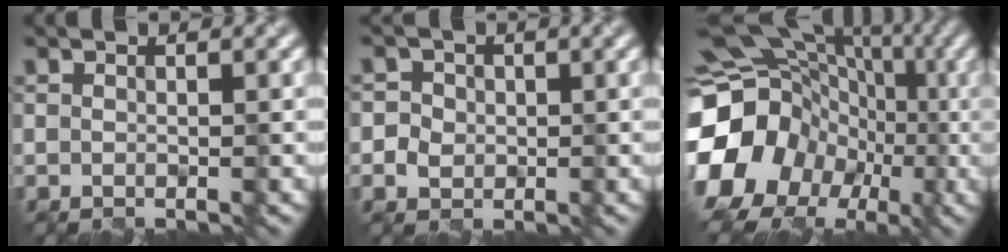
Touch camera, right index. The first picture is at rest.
{"total": 3.3, "force": [0.3, 3.1, 1.0], "torque": [-0.003, 0.010, 0.000]}
{"total": 18.0, "force": [-4.2, 15.7, 7.7], "torque": [-0.166, -0.004, -0.101]}